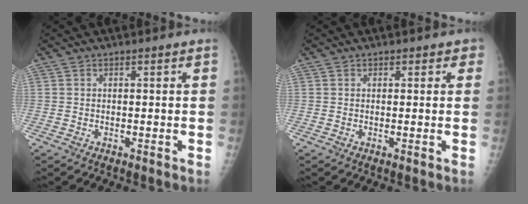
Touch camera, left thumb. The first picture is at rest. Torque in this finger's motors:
{"motor_torque": [-0.19, 0.04, -0.16, -0.06, 0.02]}